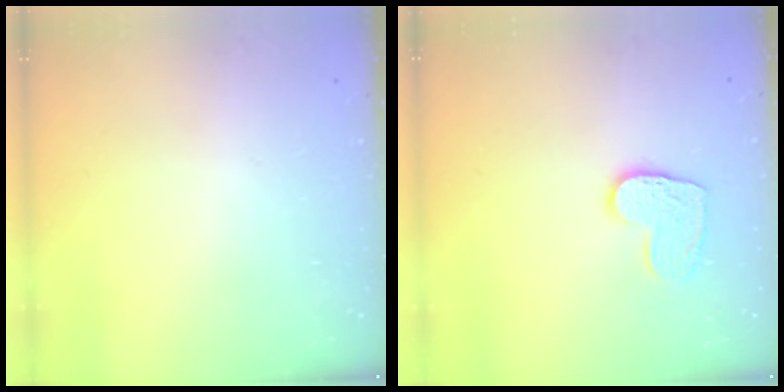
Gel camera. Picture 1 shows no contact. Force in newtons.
{"total": 9.1, "press": 9.1, "slide": 0.2}